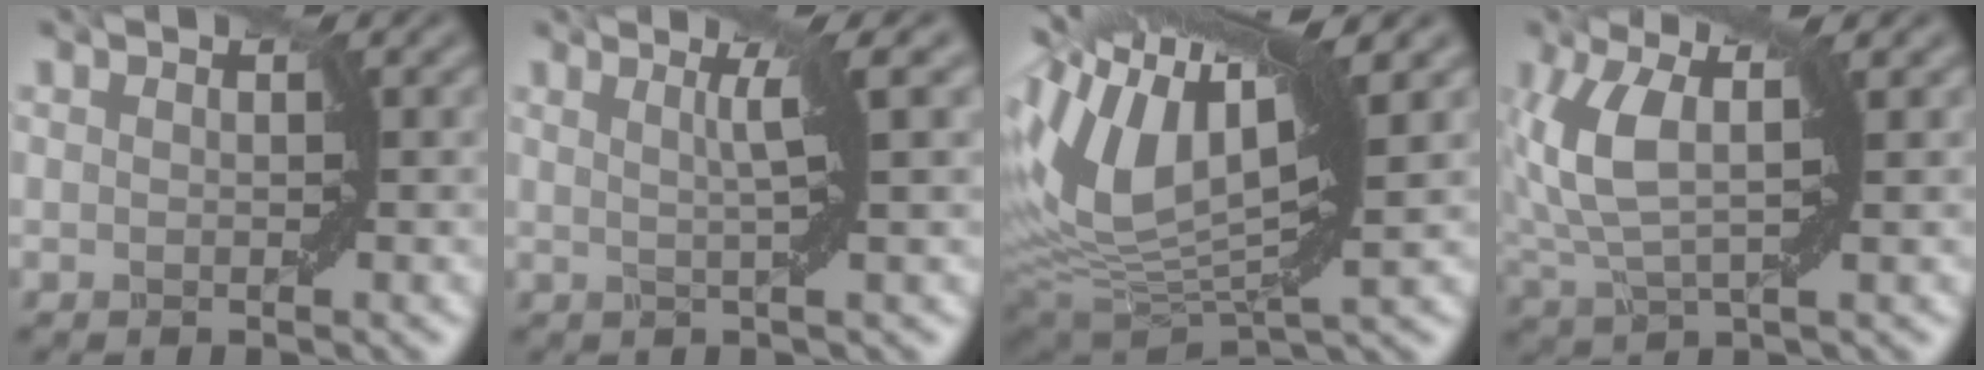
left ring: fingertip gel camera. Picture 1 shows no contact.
{"total": 3.8, "force": [1.2, 0.4, 3.5], "torque": [-0.049, 0.006, 0.020]}
{"total": 12.4, "force": [4.6, 5.5, 10.1], "torque": [-0.214, 0.021, 0.078]}
{"total": 6.2, "force": [1.3, 2.9, 5.3], "torque": [-0.130, 0.005, 0.025]}